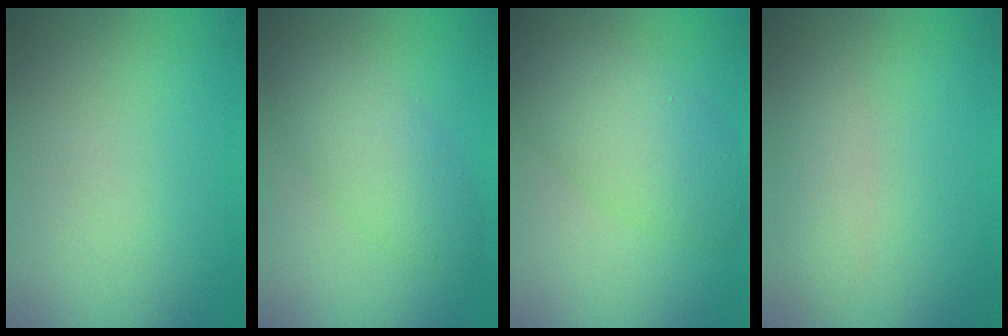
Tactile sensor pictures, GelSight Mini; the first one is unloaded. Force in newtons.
{"total": 3.8, "press": 3.8, "slide": 0.1}
{"total": 5.6, "press": 5.6, "slide": 0.4}
{"total": 1.7, "press": 1.7, "slide": 0.1}